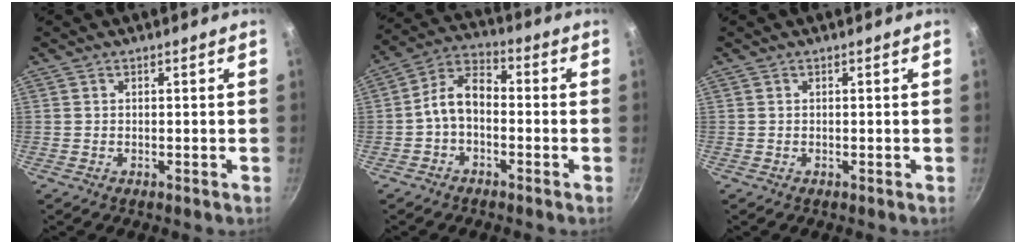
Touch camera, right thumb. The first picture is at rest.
{"total": 7.5, "force": [-1.8, 4.6, 5.6], "torque": [-0.095, 0.042, -0.045]}
{"total": 0.0}